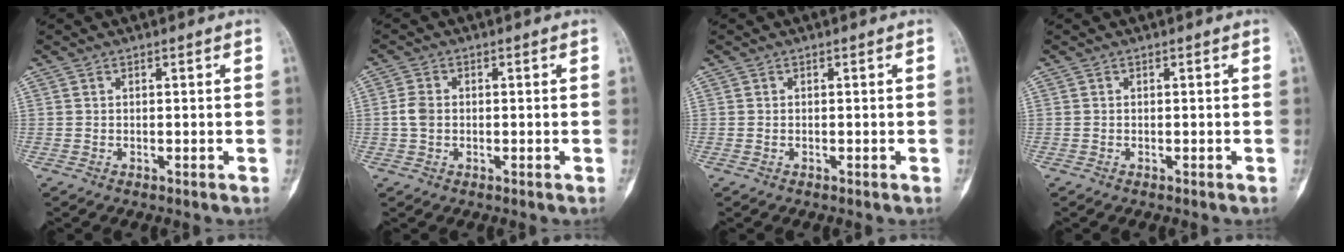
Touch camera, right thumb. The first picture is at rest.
{"total": 3.0, "force": [-0.2, 2.2, 2.0], "torque": [-0.042, 0.006, -0.008]}
{"total": 0.0}
{"total": 0.0}